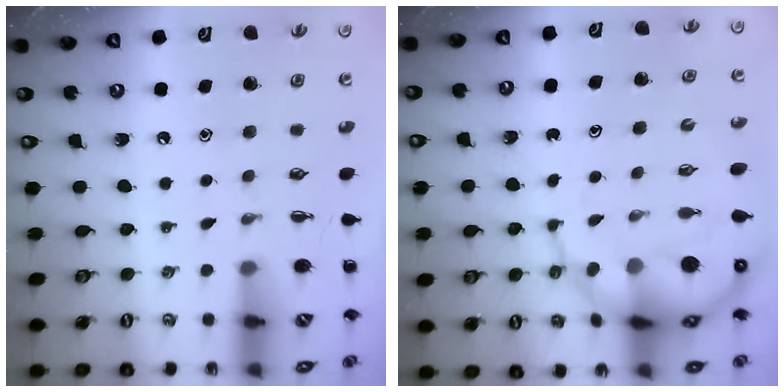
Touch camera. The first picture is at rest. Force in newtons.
{"total": 10.7, "press": 10.3, "slide": 2.8}